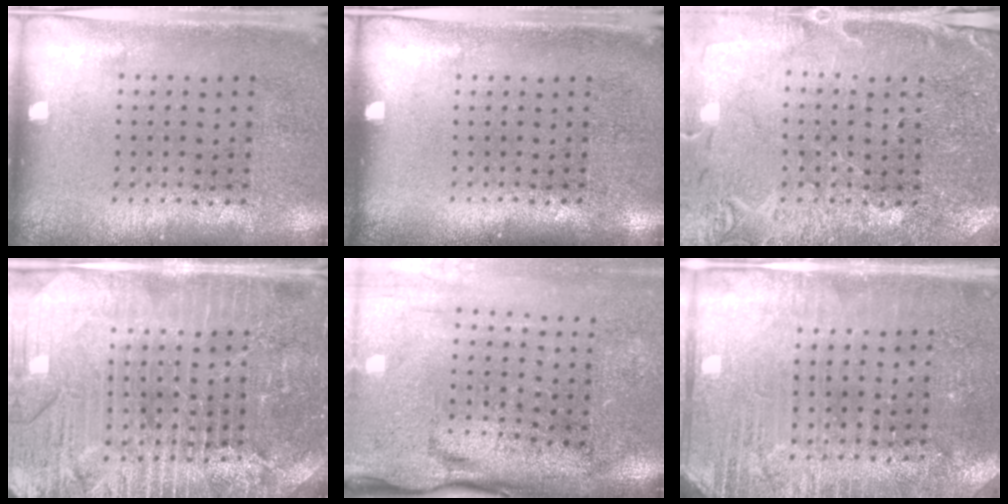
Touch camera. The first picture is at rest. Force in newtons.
{"total": 0.0}
{"total": 0.7, "press": 0.7, "slide": 0.3}
{"total": 4.9, "press": 4.6, "slide": 1.7}
{"total": 4.4, "press": 3.6, "slide": 2.5}
{"total": 2.8, "press": 2.8, "slide": 0.5}